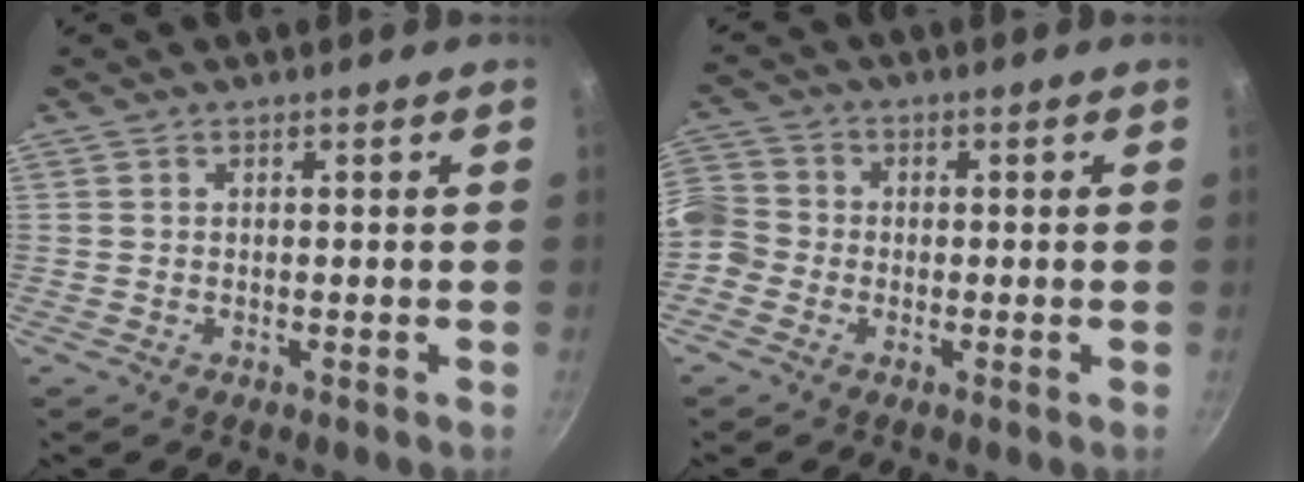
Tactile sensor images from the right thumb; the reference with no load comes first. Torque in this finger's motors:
{"motor_torque": [0.78, 0.87, 0.76, -0.62, 0.23]}